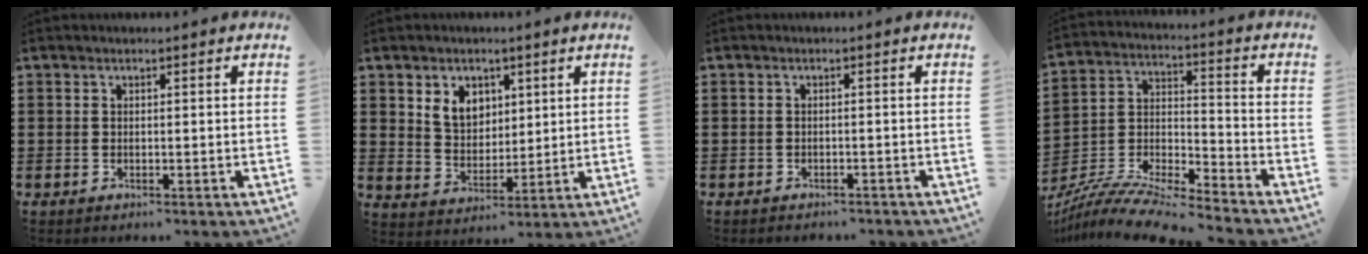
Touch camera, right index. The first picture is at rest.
{"total": 5.6, "force": [2.6, 4.4, 2.4], "torque": [-0.066, 0.014, 0.049]}
{"total": 1.1, "force": [-1.0, 0.2, -0.1], "torque": [-0.002, 0.000, -0.023]}
{"total": 8.8, "force": [-8.5, 0.5, 2.3], "torque": [-0.054, -0.001, -0.175]}